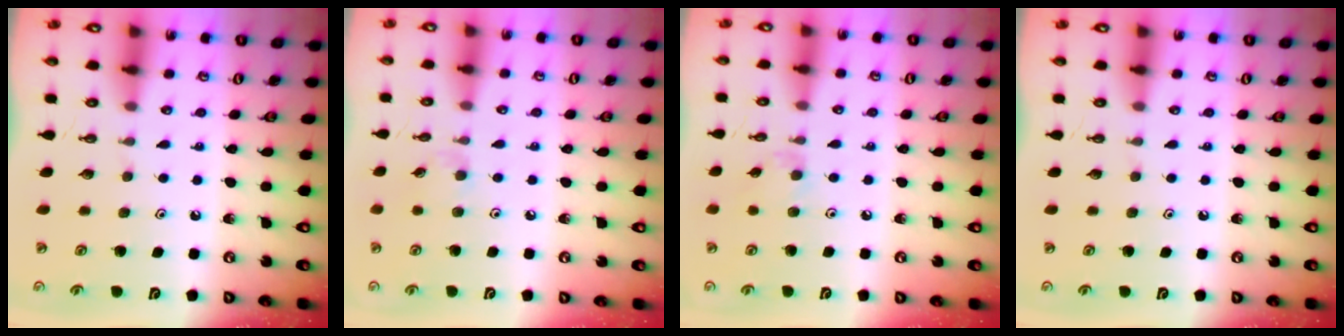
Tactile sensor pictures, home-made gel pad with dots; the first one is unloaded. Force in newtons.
{"total": 3.2, "press": 3.1, "slide": 0.6}
{"total": 3.7, "press": 3.6, "slide": 0.6}
{"total": 0.0}